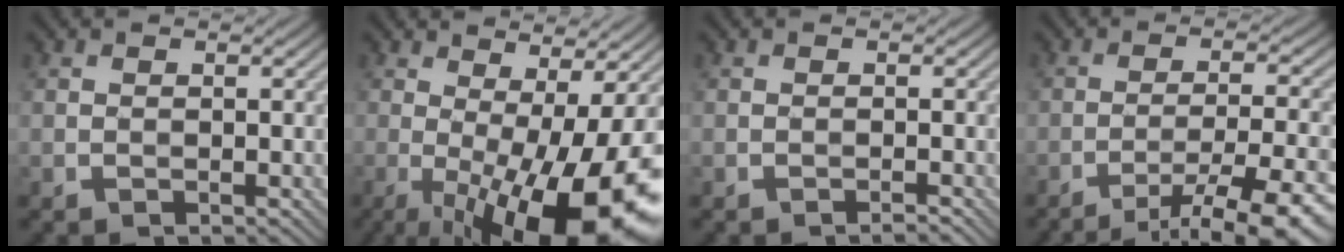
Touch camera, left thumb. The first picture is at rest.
{"total": 17.7, "force": [-4.0, 5.5, 16.3], "torque": [-0.226, -0.011, -0.051]}
{"total": 0.7, "force": [-0.6, -0.1, 0.4], "torque": [-0.005, 0.004, -0.014]}
{"total": 11.4, "force": [-7.9, 2.2, 7.9], "torque": [-0.127, 0.001, -0.106]}